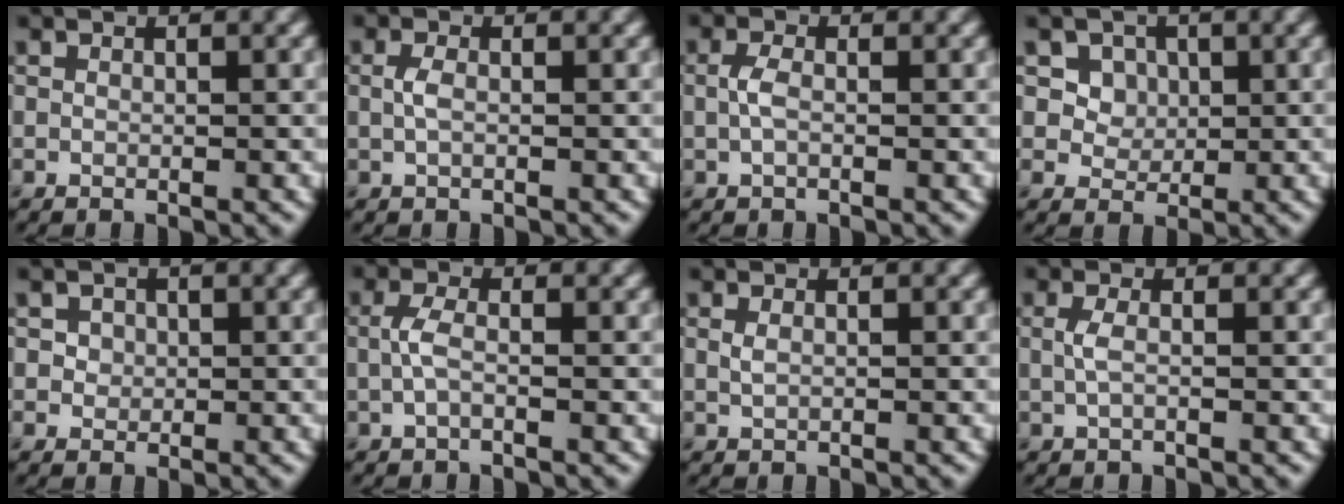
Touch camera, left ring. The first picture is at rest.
{"total": 1.2, "force": [-0.1, 0.6, 1.1], "torque": [-0.028, 0.001, -0.003]}
{"total": 1.5, "force": [-0.2, 0.7, 1.4], "torque": [-0.035, 0.003, -0.007]}
{"total": 4.9, "force": [2.1, 3.8, 2.1], "torque": [-0.045, -0.005, 0.040]}
{"total": 2.1, "force": [0.9, 1.7, 0.9], "torque": [-0.017, 0.000, 0.020]}
{"total": 1.8, "force": [-0.4, 0.5, 1.6], "torque": [-0.043, 0.003, -0.010]}
{"total": 0.6, "force": [0.1, 0.2, 0.5], "torque": [-0.016, 0.001, 0.003]}
{"total": 1.3, "force": [0.0, 0.3, 1.2], "torque": [-0.031, 0.001, -0.002]}